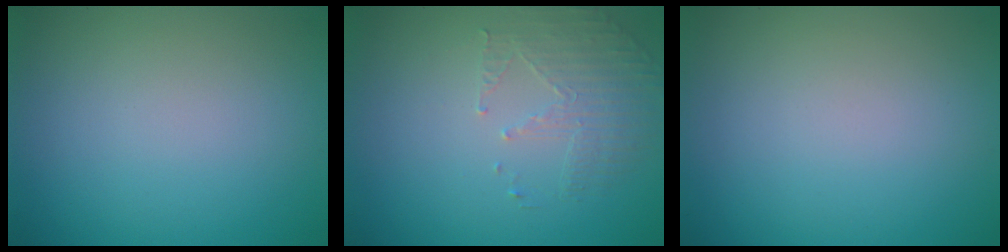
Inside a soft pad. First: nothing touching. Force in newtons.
{"total": 1.8, "press": 1.1, "slide": 1.4}
{"total": 0.0}